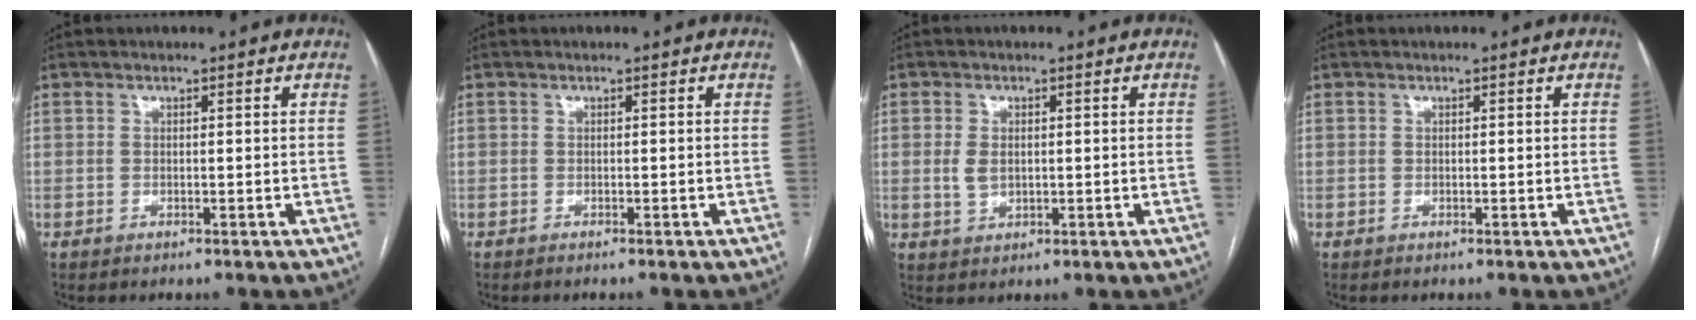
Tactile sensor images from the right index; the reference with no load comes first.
{"total": 0.7, "force": [-0.7, 0.0, 0.3], "torque": [-0.003, -0.001, -0.009]}
{"total": 3.0, "force": [0.1, 2.0, 2.3], "torque": [-0.046, 0.001, 0.008]}
{"total": 0.0}